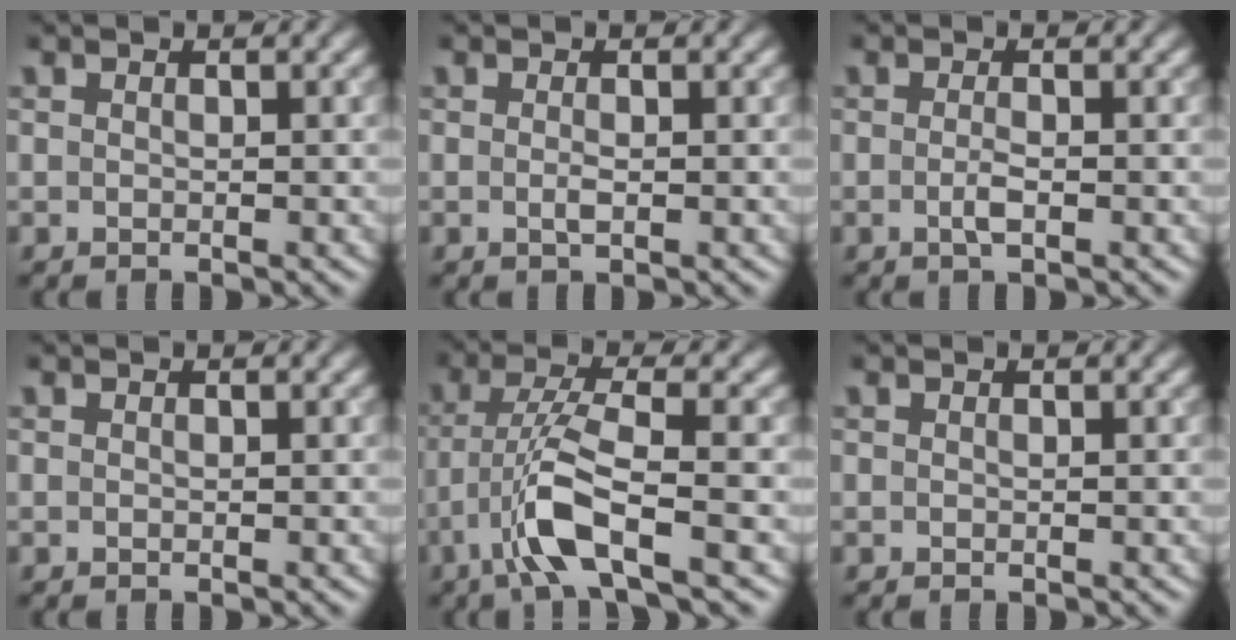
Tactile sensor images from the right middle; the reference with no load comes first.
{"total": 0.9, "force": [-0.1, 0.2, 0.9], "torque": [-0.019, -0.003, -0.003]}
{"total": 1.4, "force": [-0.3, 0.3, 1.3], "torque": [-0.026, -0.002, -0.008]}
{"total": 0.0}
{"total": 5.5, "force": [-2.7, 1.0, 4.7], "torque": [-0.097, 0.005, -0.060]}
{"total": 0.0}